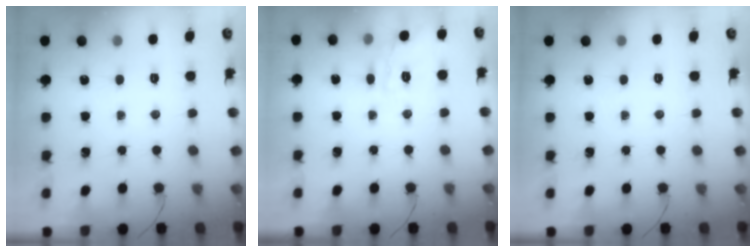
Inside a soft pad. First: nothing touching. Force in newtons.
{"total": 11.4, "press": 11.4, "slide": 0.9}
{"total": 0.0}